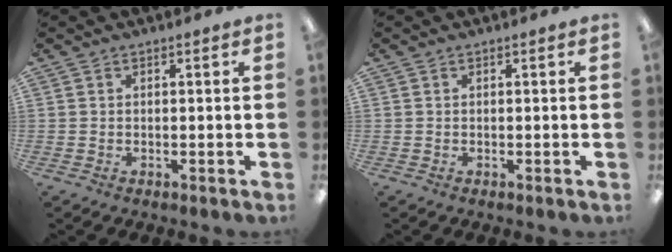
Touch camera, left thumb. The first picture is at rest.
{"total": 0.0}